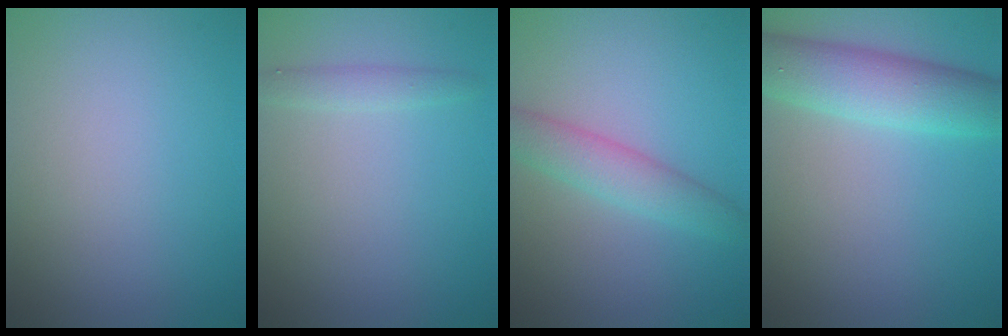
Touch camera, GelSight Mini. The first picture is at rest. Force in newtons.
{"total": 1.2, "press": 1.2, "slide": 0.0}
{"total": 3.3, "press": 3.3, "slide": 0.1}
{"total": 5.8, "press": 5.8, "slide": 0.1}